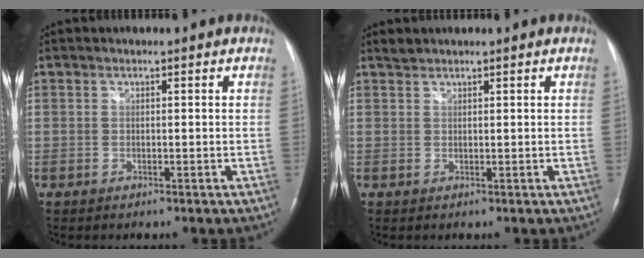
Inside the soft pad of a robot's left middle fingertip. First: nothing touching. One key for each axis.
{"total": 1.0, "fx": 1.0, "fy": 0.1, "fz": 0.0, "tx": -0.005, "ty": 0.004, "tz": 0.022}